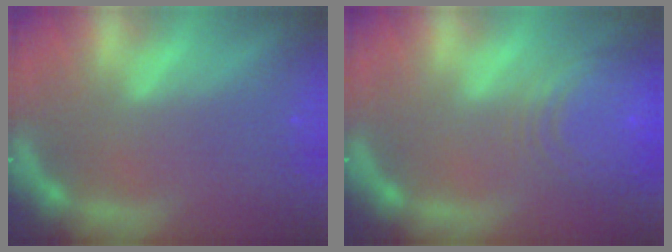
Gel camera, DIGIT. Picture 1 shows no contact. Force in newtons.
{"total": 9.5}